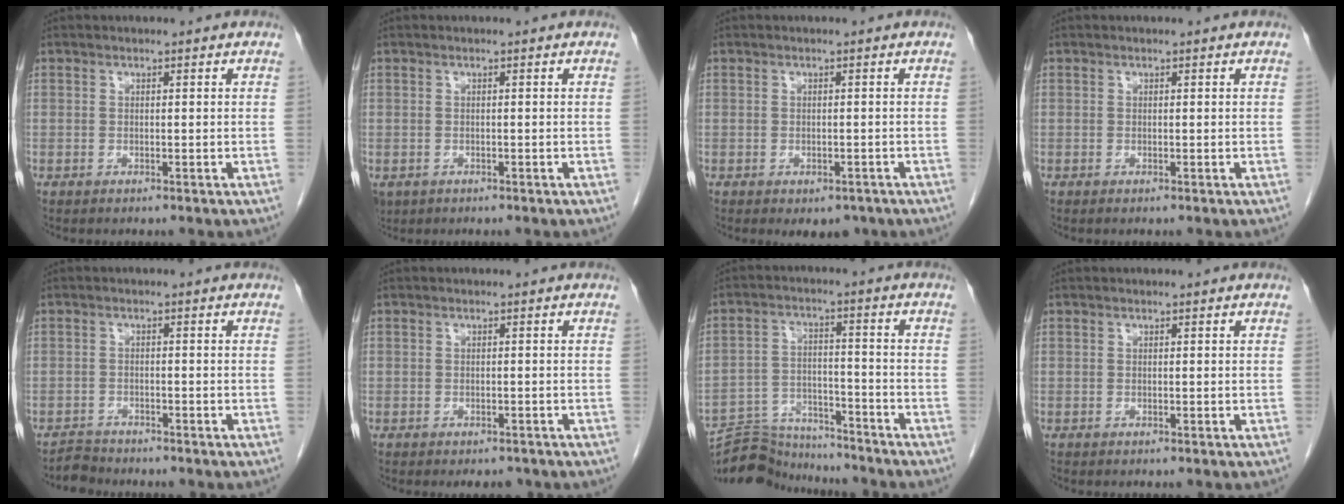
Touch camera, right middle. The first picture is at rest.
{"total": 2.7, "force": [-1.4, 2.1, 0.9], "torque": [-0.020, -0.002, -0.018]}
{"total": 3.1, "force": [-2.1, 1.9, 1.3], "torque": [-0.005, 0.000, -0.019]}
{"total": 0.0}
{"total": 2.2, "force": [-2.0, 0.4, -0.6], "torque": [0.010, -0.006, -0.037]}
{"total": 2.6, "force": [-2.1, 1.4, 0.6], "torque": [-0.004, 0.002, -0.026]}
{"total": 12.5, "force": [-12.3, 2.2, 1.4], "torque": [-0.023, 0.019, -0.197]}
{"total": 0.0}